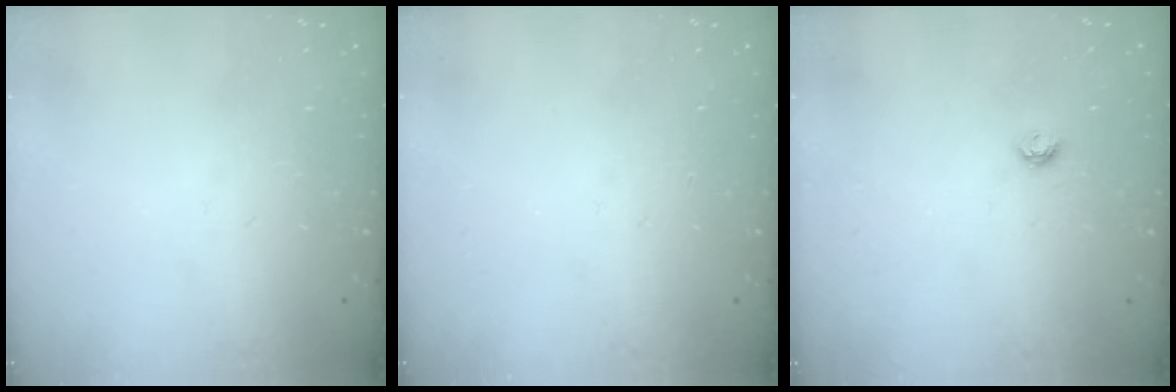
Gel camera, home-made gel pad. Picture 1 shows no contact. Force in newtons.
{"total": 0.0}
{"total": 3.6, "press": 3.5, "slide": 0.3}